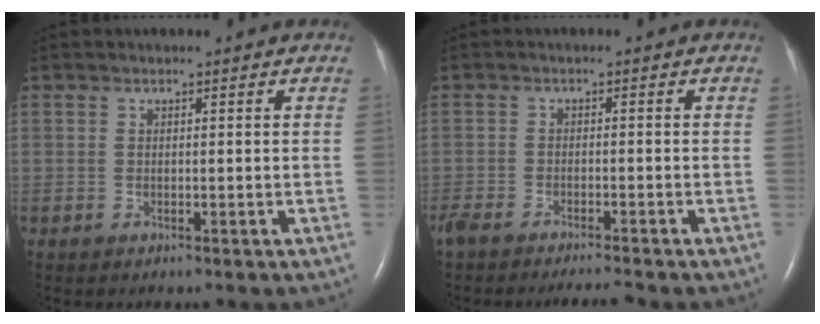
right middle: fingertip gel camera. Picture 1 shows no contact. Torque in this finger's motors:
{"motor_torque": [0.04, -0.04, 0.02, 0.01]}